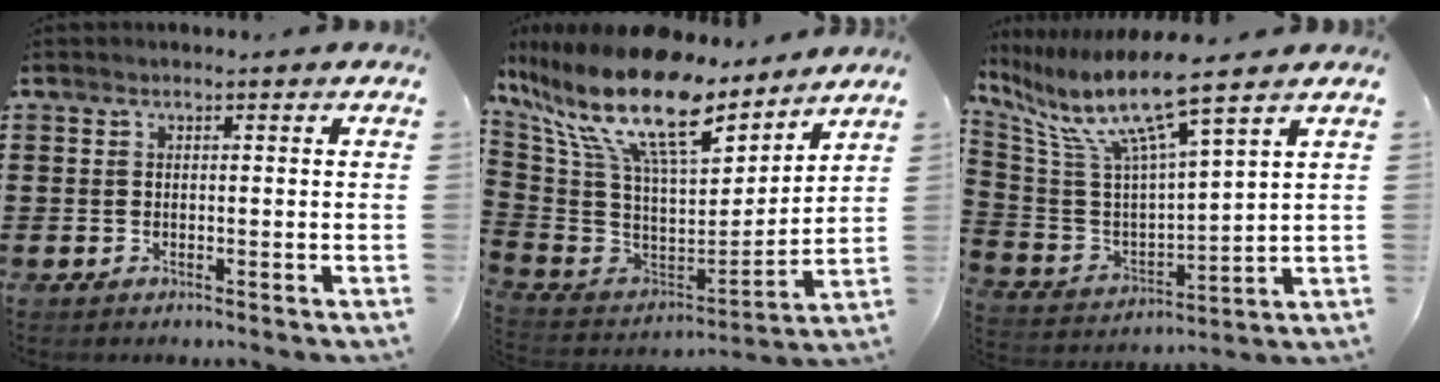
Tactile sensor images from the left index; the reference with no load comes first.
{"total": 18.2, "force": [10.8, 5.8, 13.4], "torque": [-0.294, -0.071, 0.174]}
{"total": 11.2, "force": [7.9, 0.9, 7.9], "torque": [-0.183, -0.051, 0.129]}